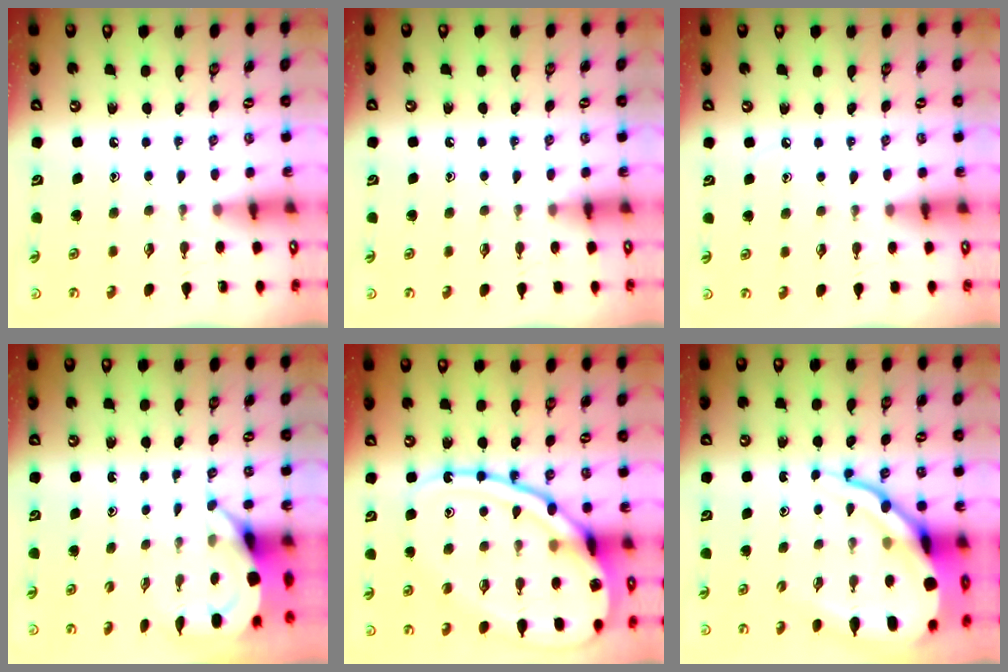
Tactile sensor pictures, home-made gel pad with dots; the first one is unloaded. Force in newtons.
{"total": 3.0, "press": 2.9, "slide": 0.5}
{"total": 3.7, "press": 3.6, "slide": 0.6}
{"total": 3.9, "press": 3.9, "slide": 0.1}
{"total": 20.0, "press": 20.0, "slide": 1.8}
{"total": 16.3, "press": 16.2, "slide": 1.5}